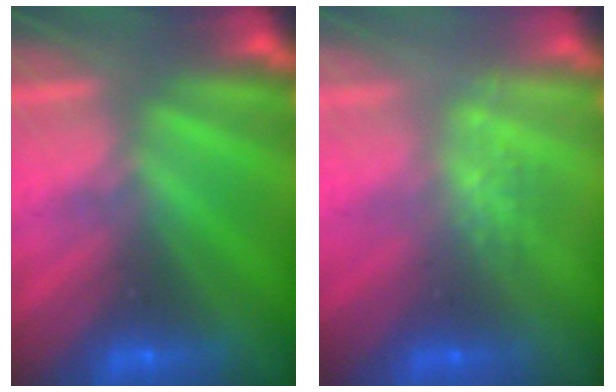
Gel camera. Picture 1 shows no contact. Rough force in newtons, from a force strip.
{"total": 2.8}